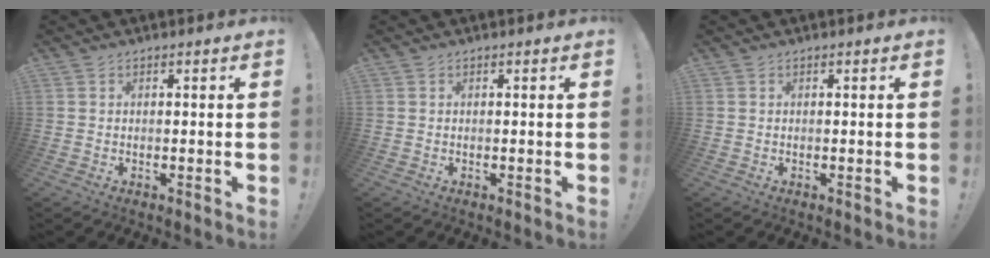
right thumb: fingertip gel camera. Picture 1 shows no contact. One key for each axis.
{"total": 0.0}
{"total": 0.0}